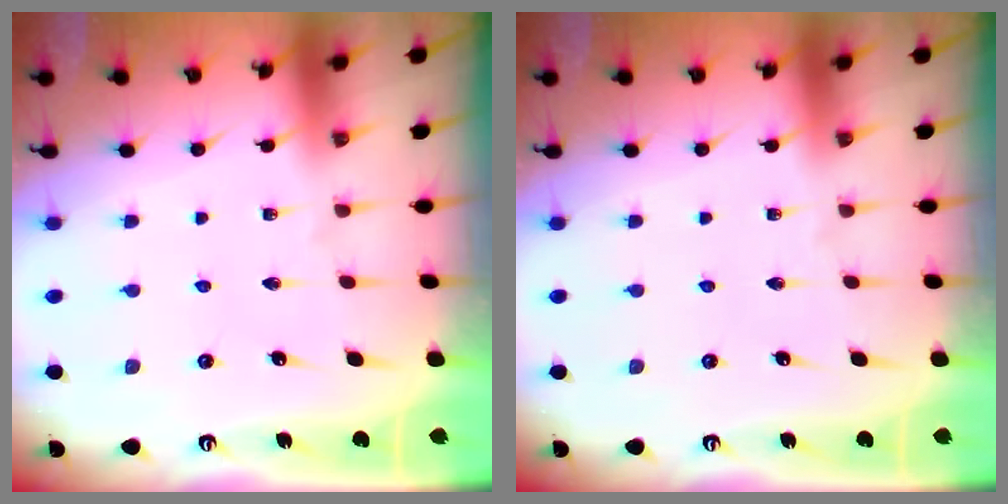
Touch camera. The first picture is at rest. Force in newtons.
{"total": 0.0}